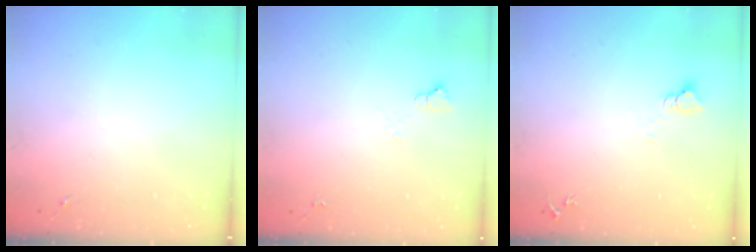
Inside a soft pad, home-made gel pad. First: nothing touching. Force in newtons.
{"total": 3.5, "press": 3.5, "slide": 0.4}
{"total": 2.7, "press": 2.7, "slide": 0.2}